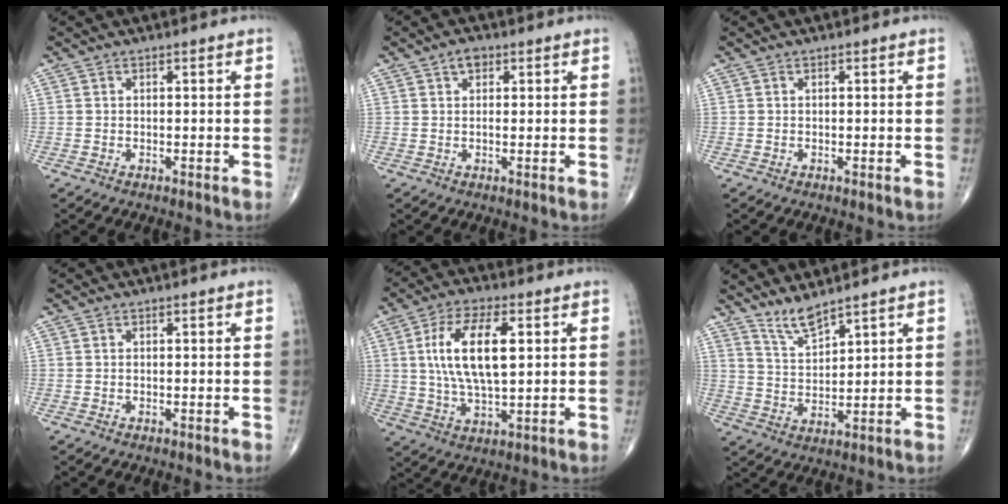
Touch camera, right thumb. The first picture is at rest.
{"total": 2.3, "force": [1.0, 1.5, 1.4], "torque": [-0.016, 0.001, 0.014]}
{"total": 0.0}
{"total": 0.0}
{"total": 13.6, "force": [2.7, 5.6, 12.0], "torque": [-0.226, -0.003, 0.050]}
{"total": 5.2, "force": [4.6, 0.7, 2.3], "torque": [-0.044, -0.043, 0.098]}